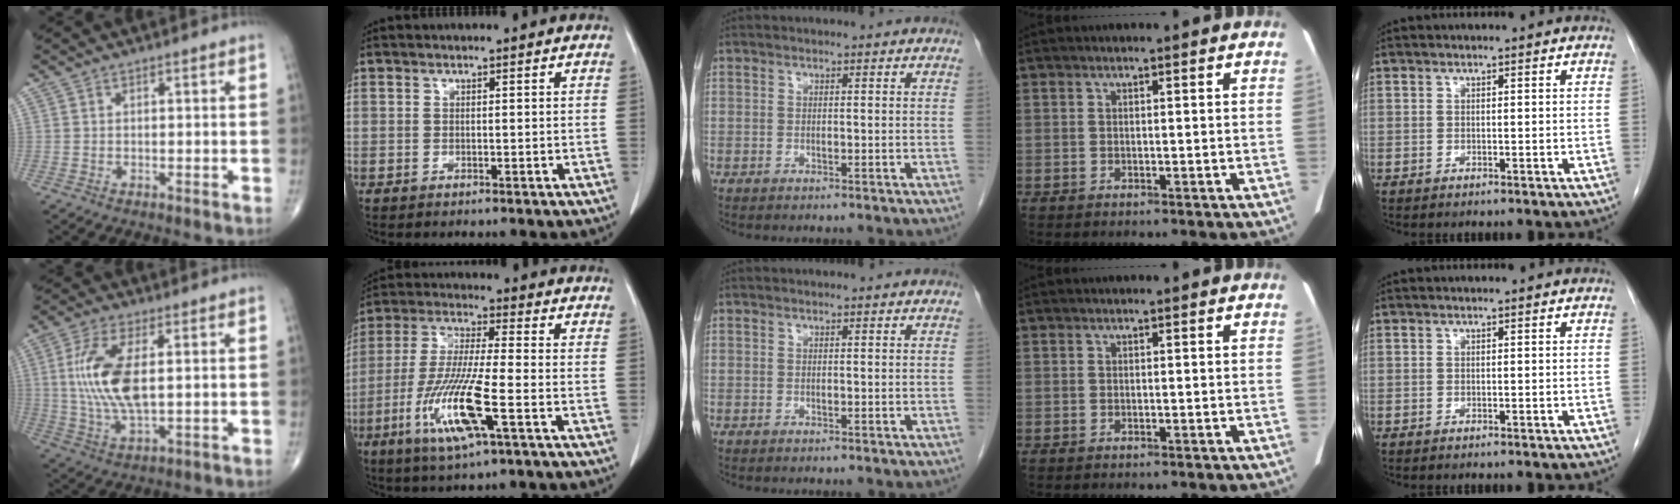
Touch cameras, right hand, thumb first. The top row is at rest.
{"thumb": {"total": 12.8, "force": [1.7, 5.4, 11.5], "torque": [-0.246, -0.008, 0.037]}, "index": {"total": 13.0, "force": [-4.8, 0.8, 12.1], "torque": [-0.250, -0.021, -0.088]}}